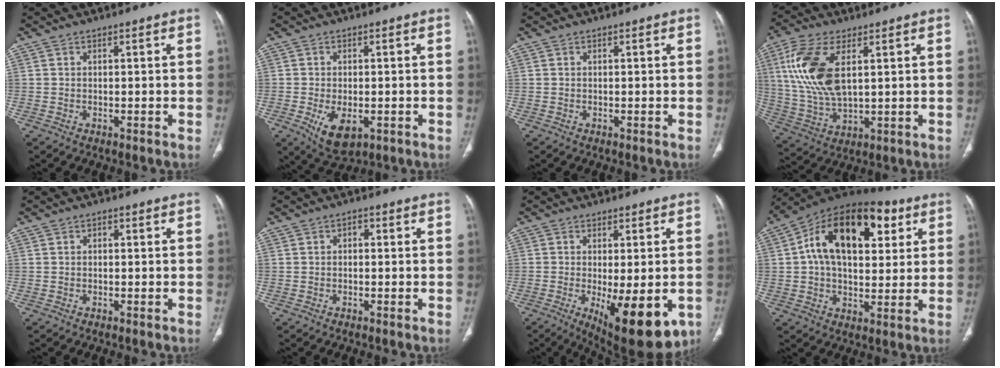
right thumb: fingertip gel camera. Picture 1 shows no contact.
{"total": 7.3, "force": [-2.3, 4.0, 5.6], "torque": [-0.093, -0.005, -0.025]}
{"total": 0.0}
{"total": 14.7, "force": [4.0, 7.1, 12.2], "torque": [-0.269, -0.010, 0.087]}
{"total": 0.7, "force": [0.0, 0.5, 0.5], "torque": [-0.008, 0.003, -0.002]}
{"total": 1.4, "force": [0.0, 1.0, 1.0], "torque": [-0.011, 0.009, -0.004]}
{"total": 15.6, "force": [-5.3, 5.7, 13.5], "torque": [-0.164, -0.016, -0.059]}
{"total": 22.4, "force": [6.9, 12.9, 17.0], "torque": [-0.249, 0.018, 0.101]}